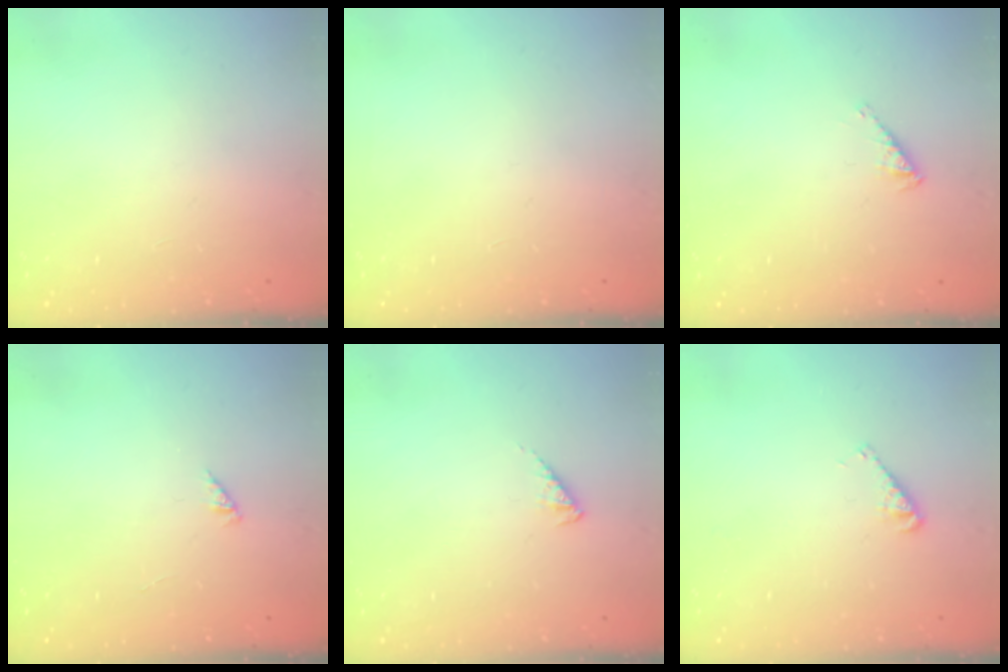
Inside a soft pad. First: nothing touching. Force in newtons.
{"total": 0.0}
{"total": 2.8, "press": 2.7, "slide": 0.5}
{"total": 0.0}
{"total": 3.0, "press": 2.9, "slide": 0.5}
{"total": 2.9, "press": 2.9, "slide": 0.3}